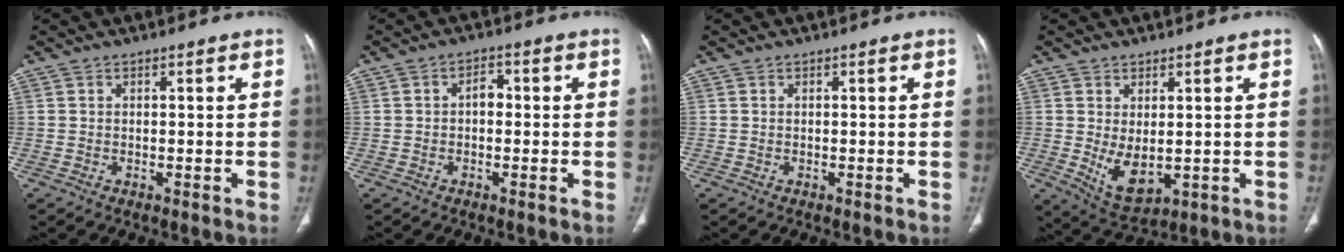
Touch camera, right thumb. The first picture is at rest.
{"total": 2.6, "force": [-0.1, 1.8, 1.9], "torque": [-0.020, 0.010, -0.009]}
{"total": 0.0}
{"total": 6.9, "force": [-0.3, 3.6, 5.9], "torque": [-0.094, -0.015, 0.017]}